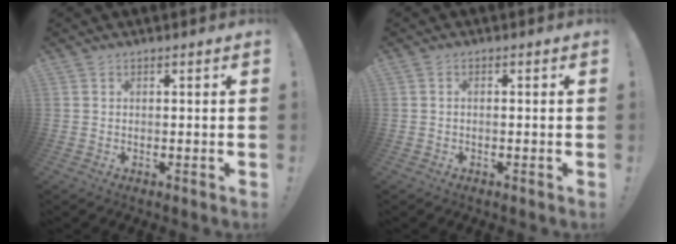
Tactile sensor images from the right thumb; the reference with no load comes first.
{"total": 1.1, "force": [-0.9, 0.1, 0.7], "torque": [-0.010, 0.003, -0.017]}